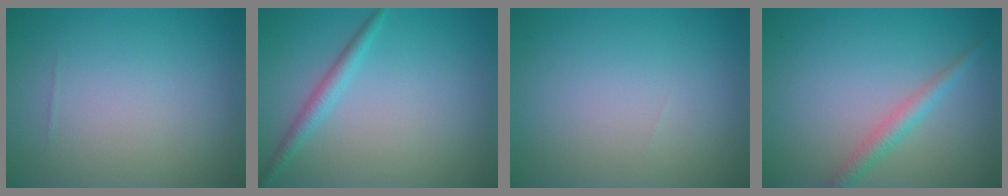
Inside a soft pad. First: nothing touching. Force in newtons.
{"total": 1.8, "press": 1.8, "slide": 0.1}
{"total": 0.0}
{"total": 2.0, "press": 2.0, "slide": 0.0}